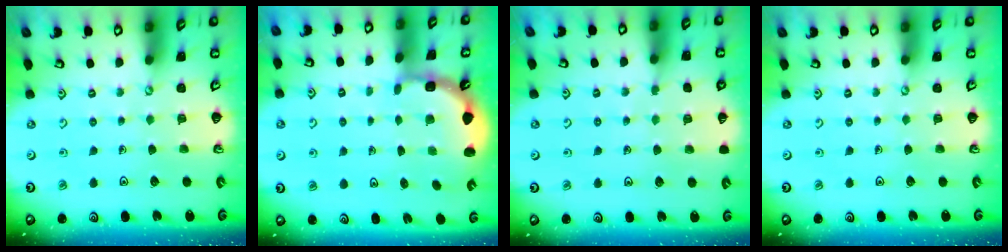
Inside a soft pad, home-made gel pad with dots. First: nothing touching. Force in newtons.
{"total": 2.0, "press": 1.8, "slide": 0.9}
{"total": 5.6, "press": 5.5, "slide": 1.4}
{"total": 0.0}